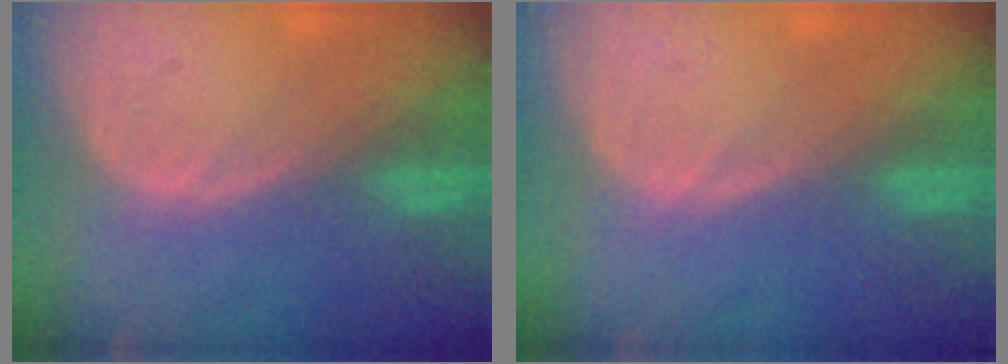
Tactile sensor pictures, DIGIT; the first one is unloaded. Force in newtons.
{"total": 0.0}